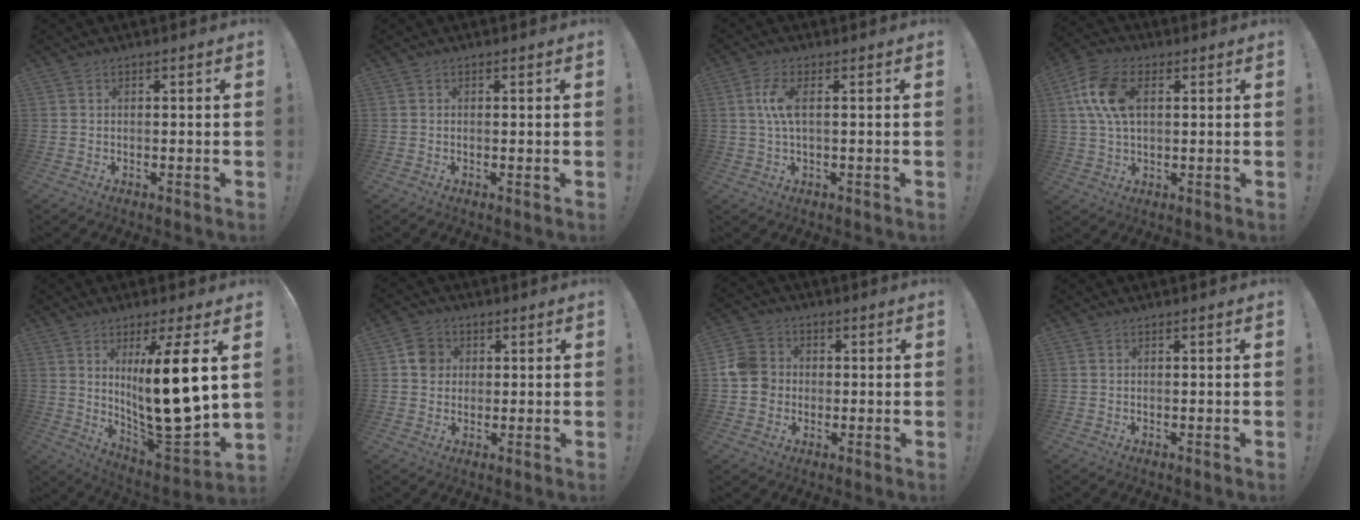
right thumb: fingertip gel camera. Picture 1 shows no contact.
{"total": 0.6, "force": [0.2, -0.1, 0.6], "torque": [0.001, -0.005, 0.001]}
{"total": 6.4, "force": [1.0, 1.8, 6.1], "torque": [-0.112, -0.007, 0.017]}
{"total": 12.8, "force": [3.3, 7.9, 9.6], "torque": [-0.189, 0.004, 0.061]}
{"total": 18.3, "force": [4.4, 3.3, 17.4], "torque": [-0.288, -0.046, 0.057]}
{"total": 6.1, "force": [1.1, 5.6, 2.1], "torque": [-0.018, 0.008, 0.022]}
{"total": 8.9, "force": [-0.6, 8.2, 3.5], "torque": [-0.071, 0.023, -0.008]}
{"total": 0.0}